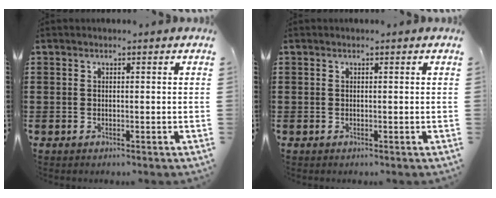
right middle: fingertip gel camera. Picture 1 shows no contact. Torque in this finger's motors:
{"motor_torque": [-0.31, -0.23, 0.08, 0.01]}